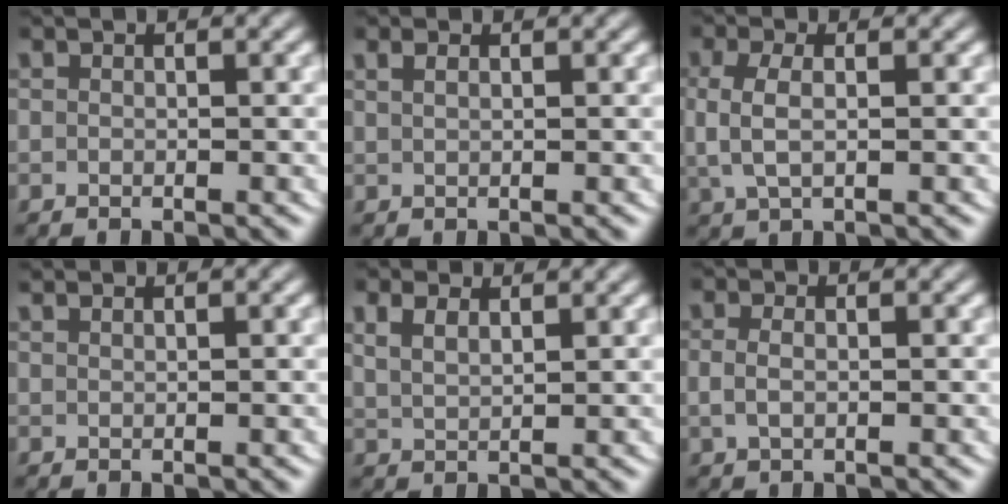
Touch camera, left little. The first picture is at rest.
{"total": 0.8, "force": [0.5, -0.1, 0.6], "torque": [-0.008, -0.001, 0.014]}
{"total": 3.1, "force": [0.4, 1.5, 2.7], "torque": [-0.065, -0.004, 0.013]}
{"total": 0.9, "force": [0.8, -0.4, 0.2], "torque": [0.000, 0.000, 0.018]}
{"total": 2.1, "force": [1.7, 0.6, 1.1], "torque": [-0.023, -0.006, 0.039]}
{"total": 1.4, "force": [-0.2, 0.7, 1.2], "torque": [-0.030, -0.008, 0.003]}